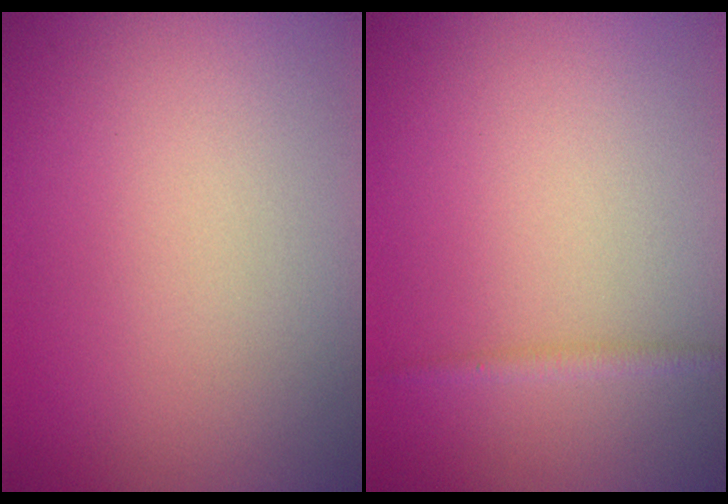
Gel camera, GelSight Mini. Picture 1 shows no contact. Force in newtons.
{"total": 0.9, "press": 0.9, "slide": 0.1}